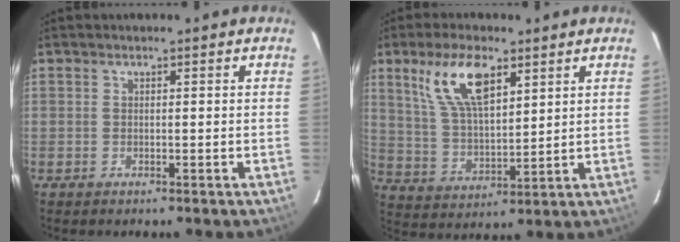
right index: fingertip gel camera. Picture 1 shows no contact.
{"total": 11.9, "force": [6.3, 4.8, 8.9], "torque": [-0.171, 0.013, 0.130]}